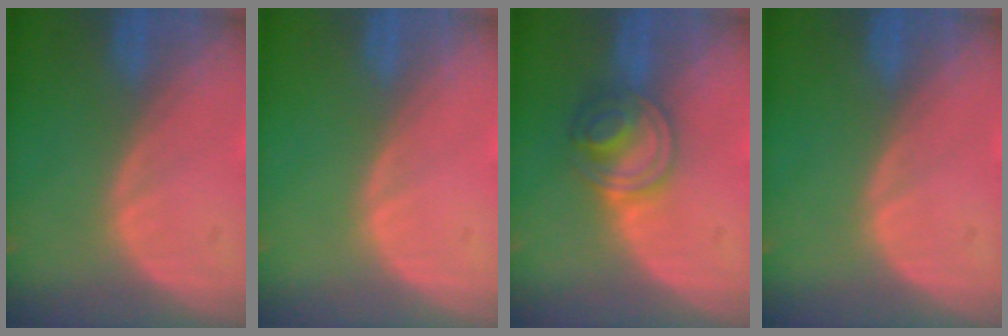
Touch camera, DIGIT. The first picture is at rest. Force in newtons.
{"total": 0.0}
{"total": 5.6, "press": 5.5, "slide": 1.3}
{"total": 0.0}